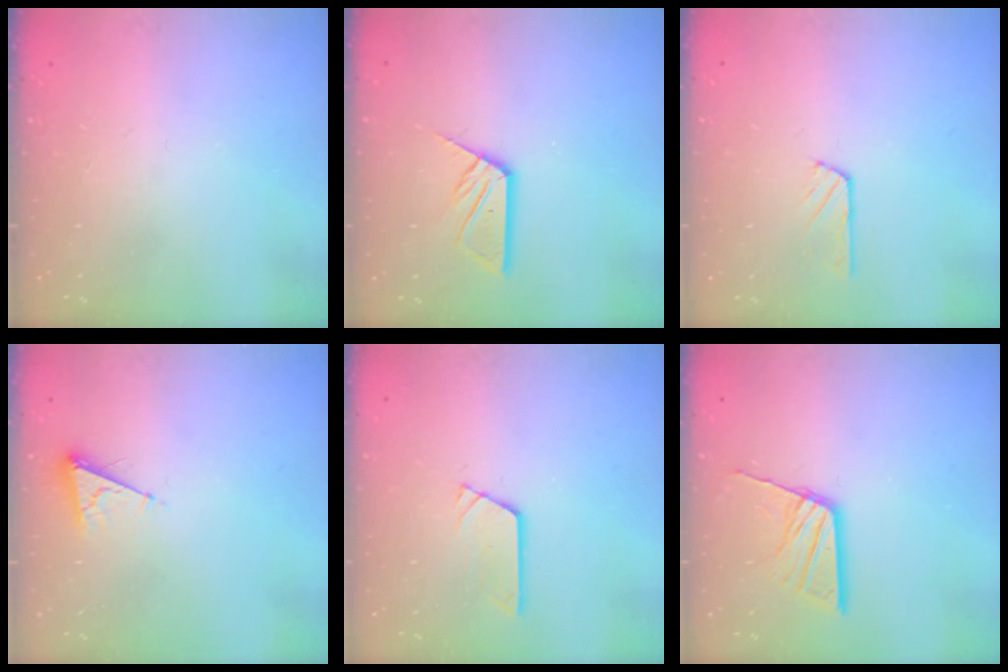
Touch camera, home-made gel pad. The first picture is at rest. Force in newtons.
{"total": 8.0, "press": 7.9, "slide": 0.5}
{"total": 3.8, "press": 3.8, "slide": 0.5}
{"total": 4.4, "press": 4.4, "slide": 0.6}
{"total": 3.5, "press": 3.4, "slide": 0.3}
{"total": 12.5, "press": 12.5, "slide": 1.3}